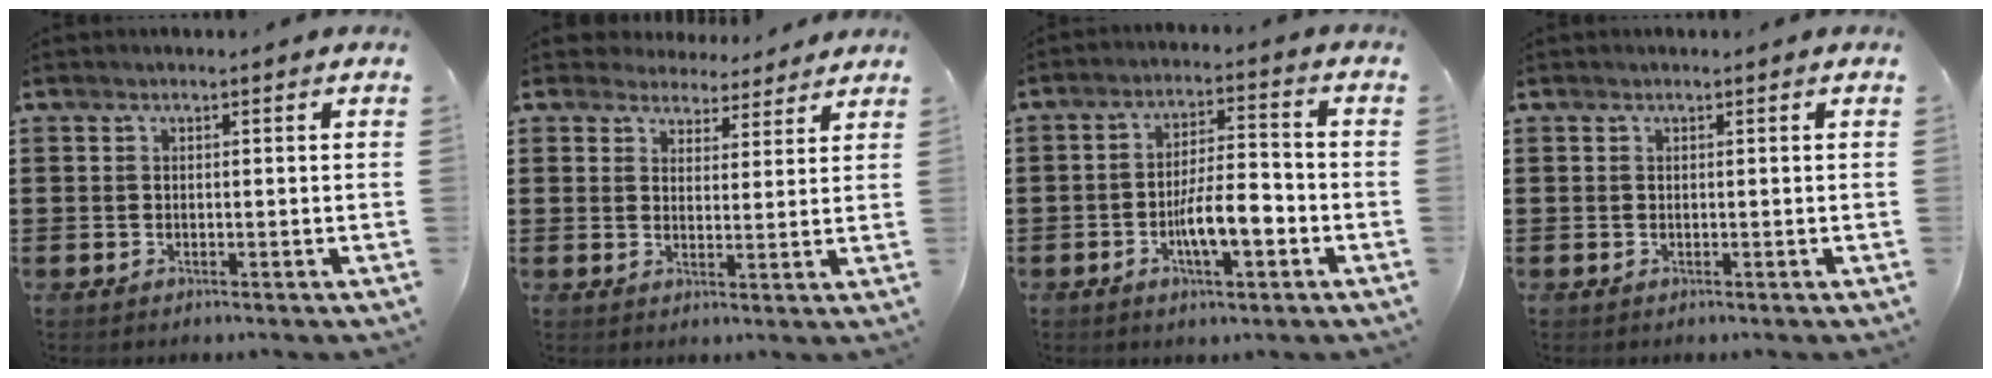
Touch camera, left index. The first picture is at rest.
{"total": 3.8, "force": [3.6, 1.2, 0.0], "torque": [-0.017, -0.010, 0.066]}
{"total": 7.8, "force": [-2.9, 2.6, 6.8], "torque": [-0.132, 0.002, -0.056]}
{"total": 0.0}